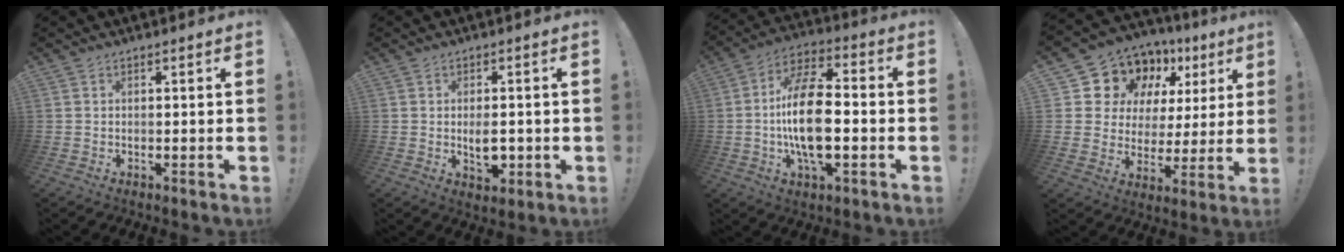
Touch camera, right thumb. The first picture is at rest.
{"total": 5.7, "force": [-0.9, 3.3, 4.5], "torque": [-0.059, 0.001, -0.016]}
{"total": 17.6, "force": [-2.3, 7.9, 15.6], "torque": [-0.302, 0.007, -0.043]}
{"total": 12.8, "force": [8.5, 8.8, 3.9], "torque": [-0.070, -0.068, 0.170]}